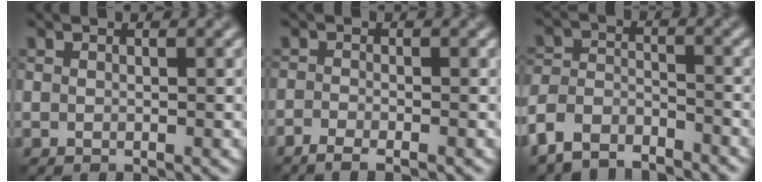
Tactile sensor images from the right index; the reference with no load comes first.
{"total": 1.8, "force": [-1.5, 0.1, 1.0], "torque": [-0.026, -0.003, -0.036]}
{"total": 5.6, "force": [-4.9, 2.1, 1.6], "torque": [-0.036, -0.006, -0.104]}